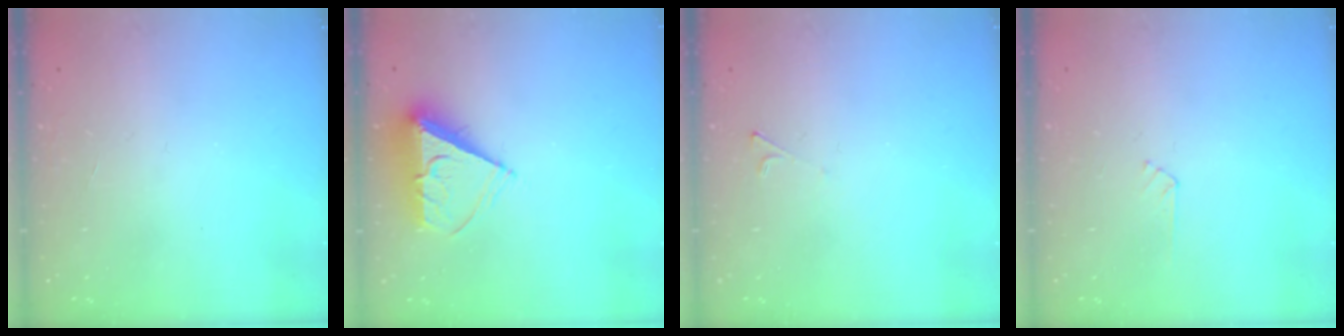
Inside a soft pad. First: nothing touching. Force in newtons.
{"total": 7.0, "press": 7.0, "slide": 0.8}
{"total": 1.9, "press": 1.9, "slide": 0.4}
{"total": 3.0, "press": 3.0, "slide": 0.3}